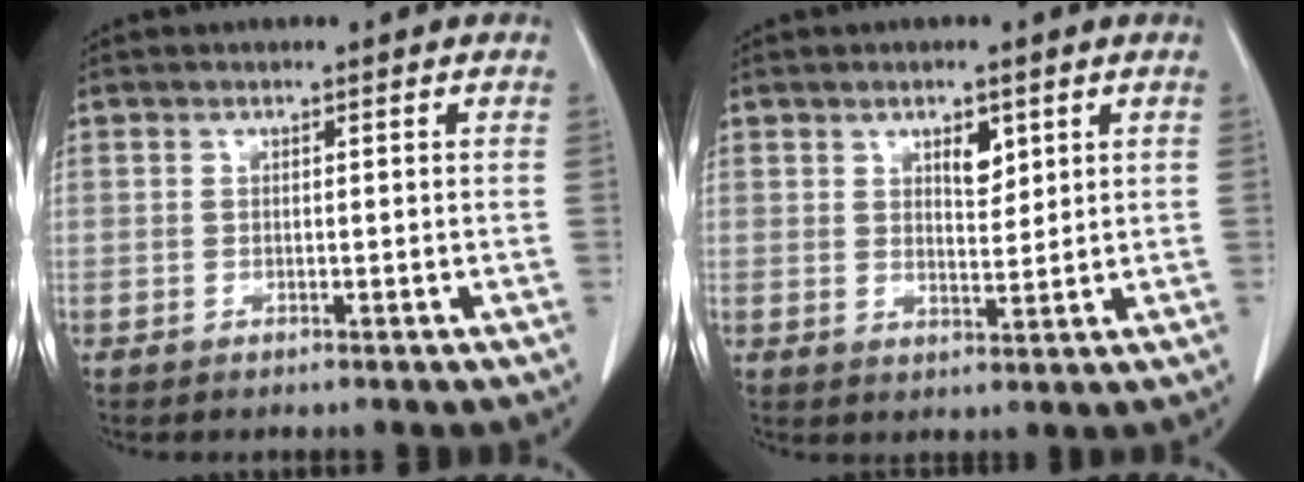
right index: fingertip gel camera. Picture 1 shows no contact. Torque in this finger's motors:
{"motor_torque": [0.01, 0.08, -0.03, 0.00]}